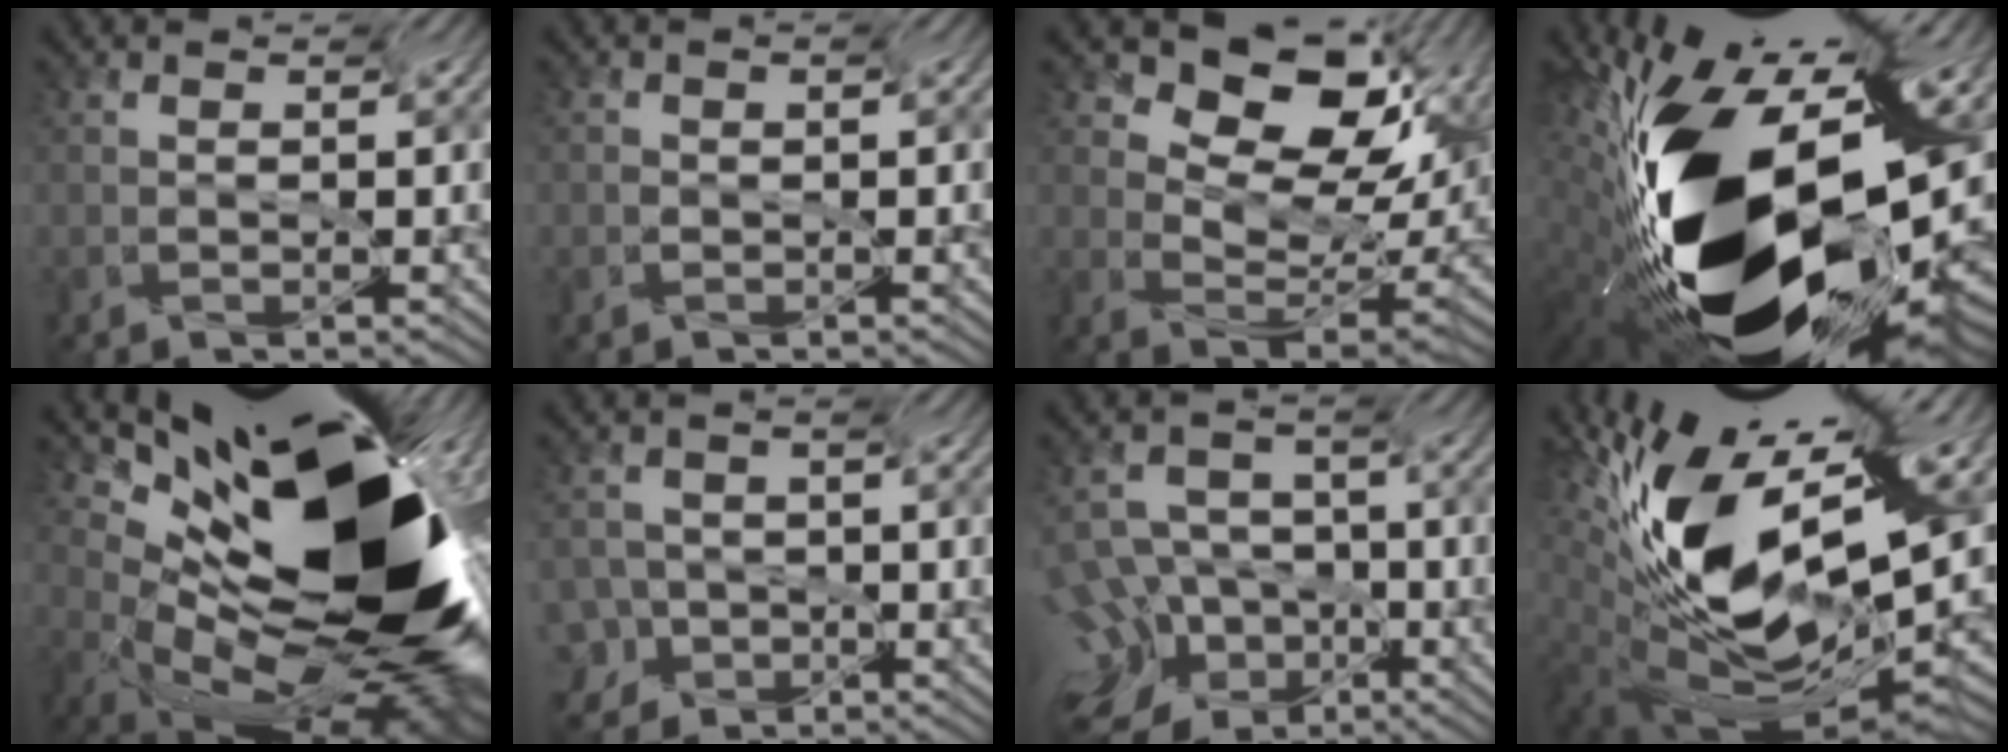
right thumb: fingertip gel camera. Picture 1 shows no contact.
{"total": 1.3, "force": [-1.1, 0.0, -0.7], "torque": [0.008, -0.001, -0.022]}
{"total": 8.6, "force": [2.2, 5.1, 6.6], "torque": [-0.115, 0.018, 0.049]}
{"total": 18.2, "force": [-4.3, 9.4, 15.0], "torque": [-0.284, -0.062, -0.066]}
{"total": 16.2, "force": [0.4, 7.6, 14.3], "torque": [-0.214, 0.010, 0.027]}
{"total": 3.8, "force": [-1.7, 3.4, 0.0], "torque": [-0.042, 0.000, -0.023]}
{"total": 10.2, "force": [-4.2, 7.7, 5.2], "torque": [-0.142, -0.002, -0.038]}
{"total": 13.6, "force": [1.9, 7.5, 11.1], "torque": [-0.211, 0.003, 0.055]}